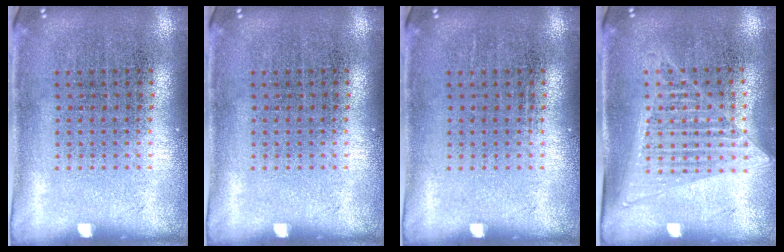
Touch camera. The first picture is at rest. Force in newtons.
{"total": 0.0}
{"total": 0.0}
{"total": 1.4, "press": 1.2, "slide": 0.6}